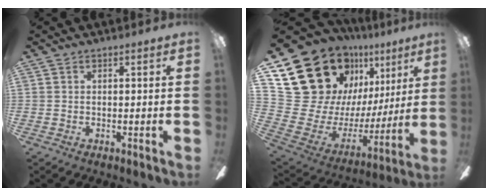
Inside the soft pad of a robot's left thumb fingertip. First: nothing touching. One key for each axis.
{"total": 26.6, "fx": 15.0, "fy": 17.9, "fz": 12.8, "tx": -0.230, "ty": -0.112, "tz": 0.315}